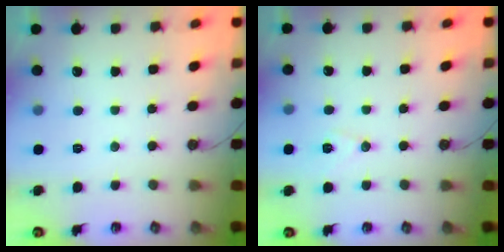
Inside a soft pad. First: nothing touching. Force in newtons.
{"total": 7.0, "press": 6.0, "slide": 3.7}